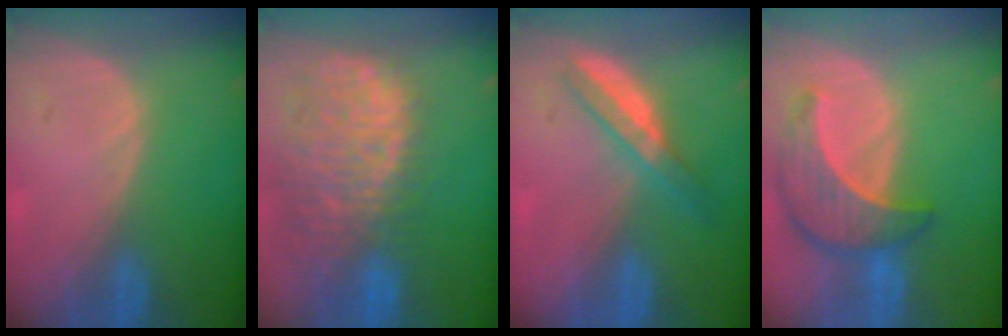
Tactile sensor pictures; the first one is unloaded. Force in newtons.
{"total": 13.8, "press": 11.3, "slide": 7.9}
{"total": 5.5, "press": 4.8, "slide": 2.6}
{"total": 8.7, "press": 7.9, "slide": 3.7}